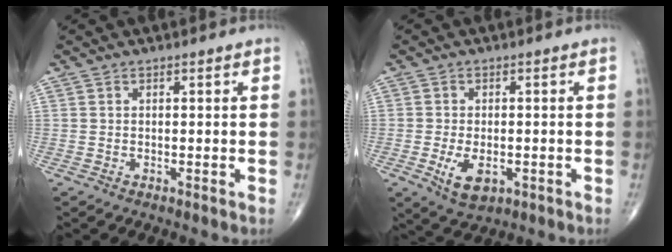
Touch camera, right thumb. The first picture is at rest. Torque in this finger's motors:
{"motor_torque": [-0.48, 0.56, 0.34, 0.21, 0.18]}